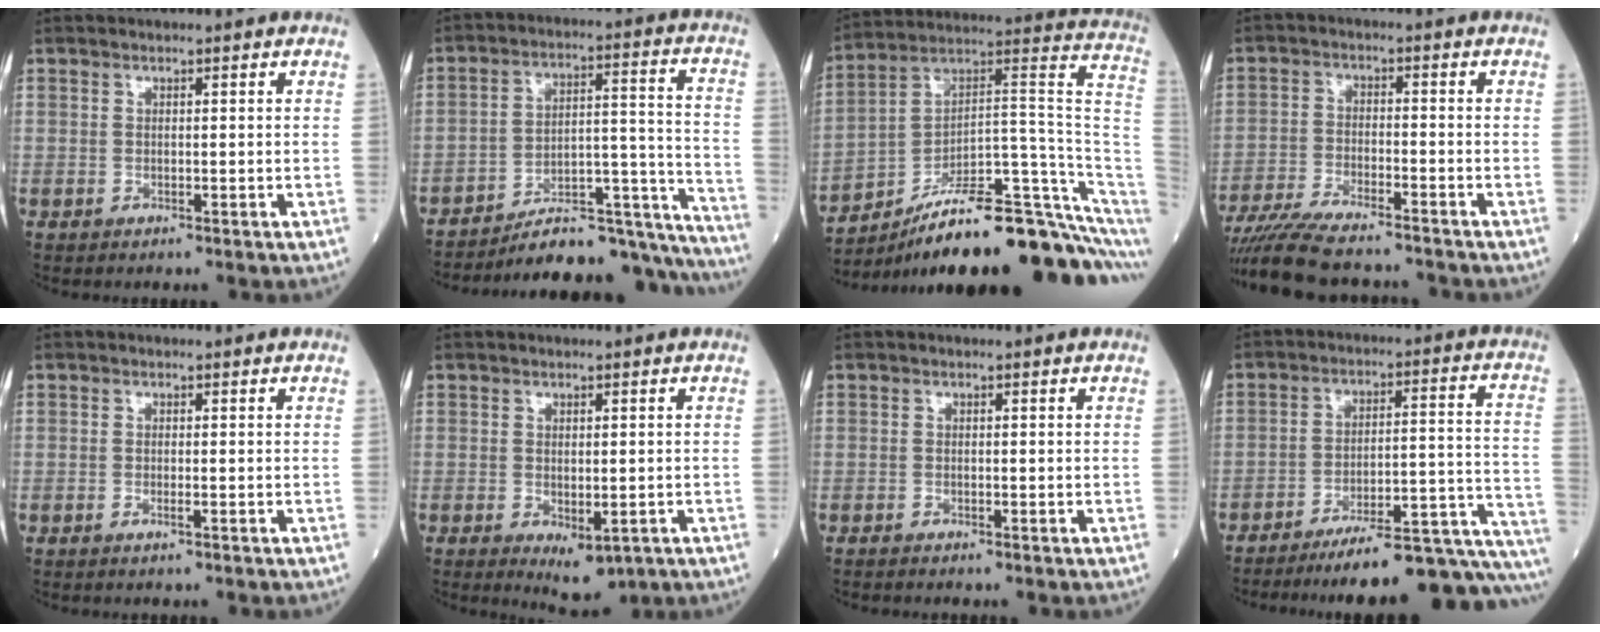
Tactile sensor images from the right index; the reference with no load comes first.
{"total": 22.4, "force": [-21.2, 3.2, 6.6], "torque": [-0.043, 0.050, -0.299]}
{"total": 24.8, "force": [-17.5, 1.5, 17.5], "torque": [-0.168, 0.053, -0.272]}
{"total": 14.6, "force": [-13.1, 1.9, 6.1], "torque": [-0.118, -0.011, -0.213]}
{"total": 0.9, "force": [-0.6, 0.1, 0.6], "torque": [-0.016, 0.000, -0.010]}
{"total": 5.2, "force": [-2.1, 2.2, 4.2], "torque": [-0.060, -0.013, -0.016]}
{"total": 1.1, "force": [-0.9, 0.1, 0.4], "torque": [-0.014, -0.004, -0.014]}
{"total": 24.2, "force": [-21.2, 0.8, 11.6], "torque": [-0.077, 0.016, -0.293]}